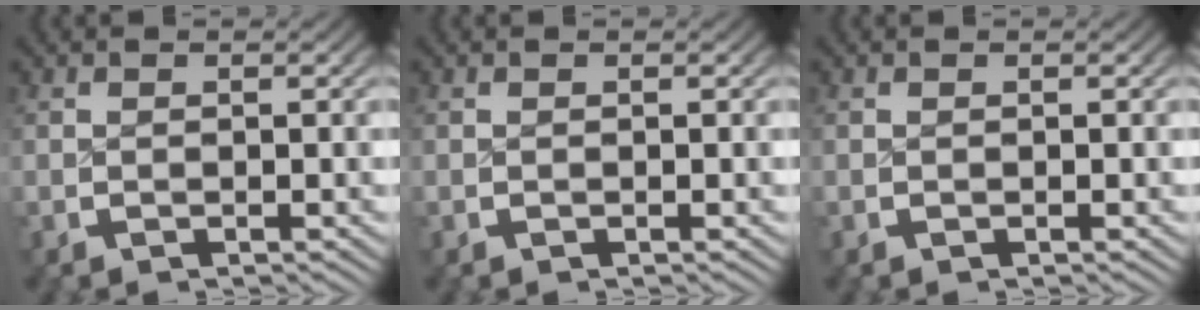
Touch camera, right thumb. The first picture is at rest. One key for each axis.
{"total": 0.0}
{"total": 0.0}